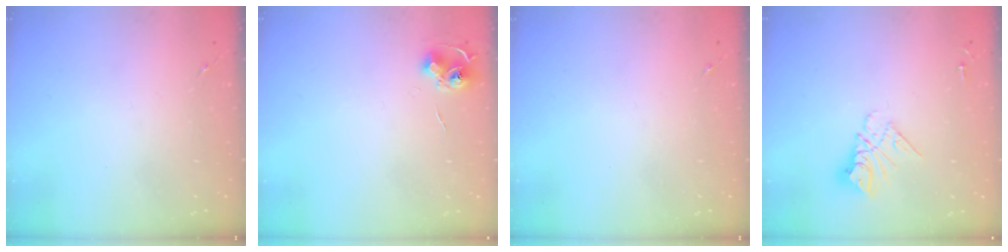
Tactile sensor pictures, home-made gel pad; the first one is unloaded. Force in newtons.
{"total": 6.8, "press": 6.8, "slide": 0.7}
{"total": 0.0}
{"total": 9.8, "press": 9.7, "slide": 0.8}